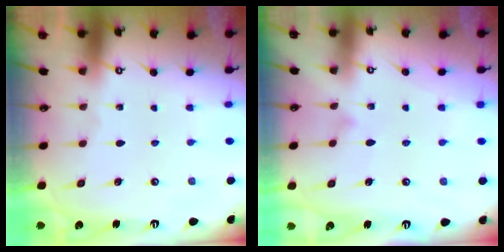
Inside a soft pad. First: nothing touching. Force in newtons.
{"total": 7.6, "press": 7.6, "slide": 0.5}